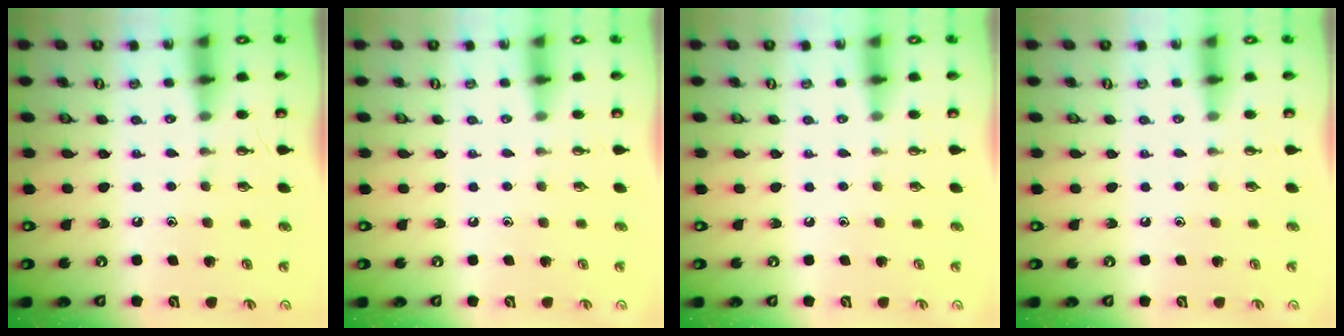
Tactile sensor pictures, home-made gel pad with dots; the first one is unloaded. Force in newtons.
{"total": 0.0}
{"total": 0.0}
{"total": 0.0}